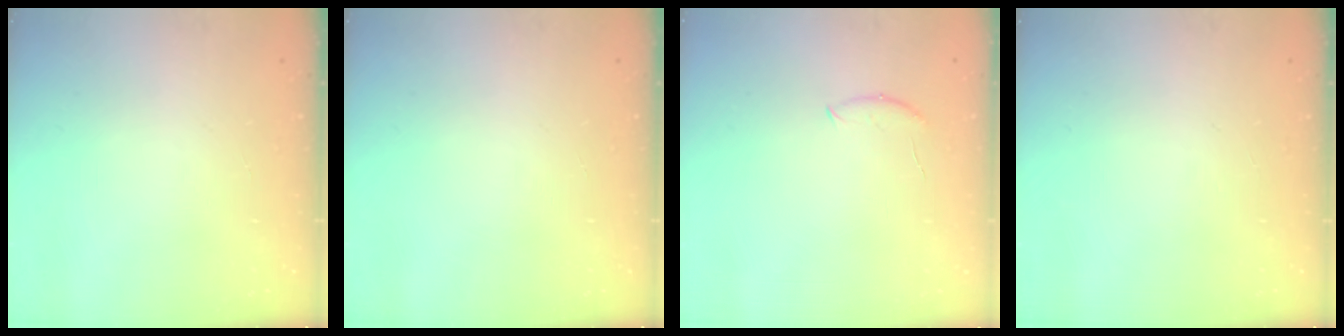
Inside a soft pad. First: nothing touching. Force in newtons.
{"total": 0.0}
{"total": 5.9, "press": 5.9, "slide": 0.9}
{"total": 0.0}